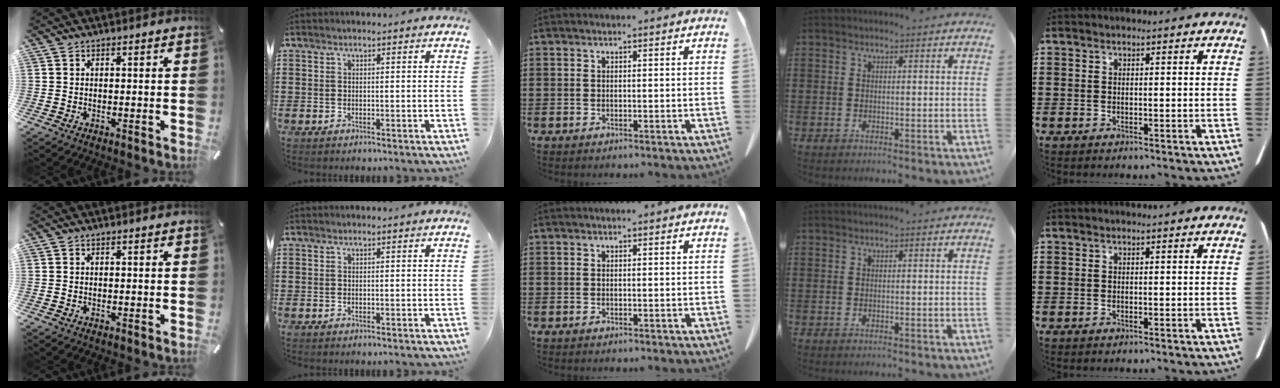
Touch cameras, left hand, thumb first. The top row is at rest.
{}